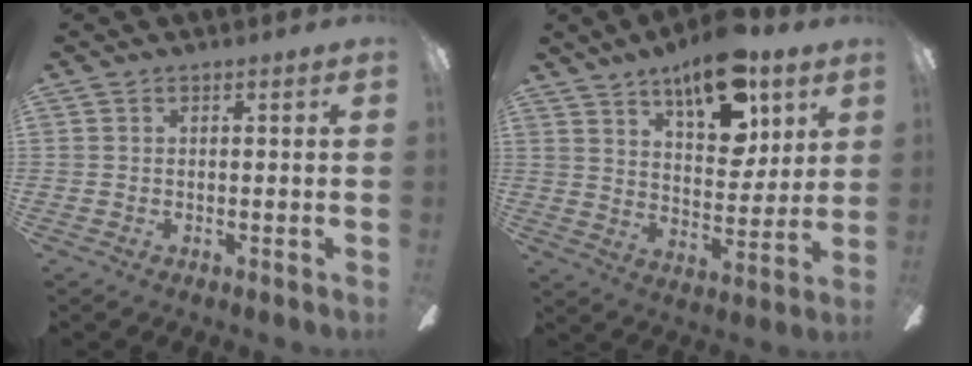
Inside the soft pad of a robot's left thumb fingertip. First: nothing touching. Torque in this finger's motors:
{"motor_torque": [0.33, 0.55, 1.26, -1.51, 0.11]}